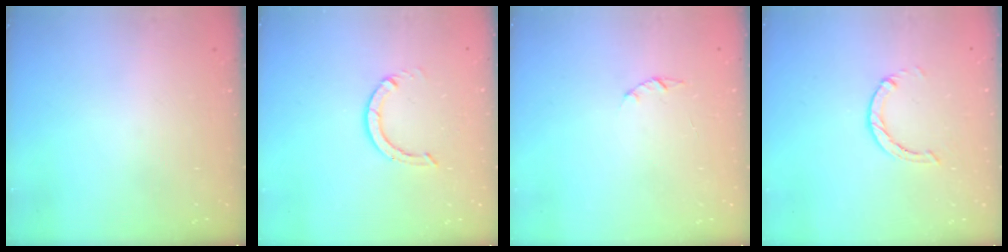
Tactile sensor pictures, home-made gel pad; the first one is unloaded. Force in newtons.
{"total": 3.9, "press": 3.8, "slide": 0.3}
{"total": 1.4, "press": 1.4, "slide": 0.3}
{"total": 1.0, "press": 0.9, "slide": 0.3}